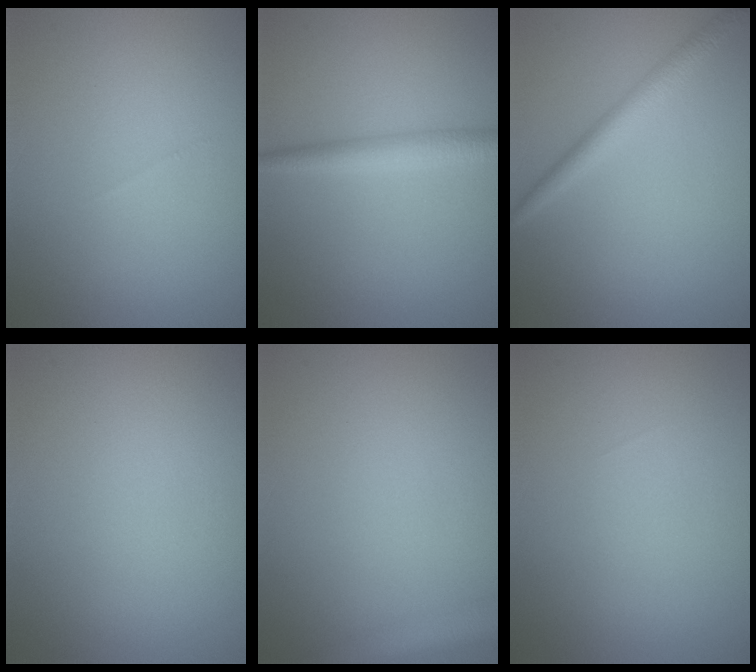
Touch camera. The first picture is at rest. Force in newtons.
{"total": 2.5, "press": 2.5, "slide": 0.1}
{"total": 2.2, "press": 2.2, "slide": 0.1}
{"total": 0.0}
{"total": 3.3, "press": 3.3, "slide": 0.2}
{"total": 0.0}